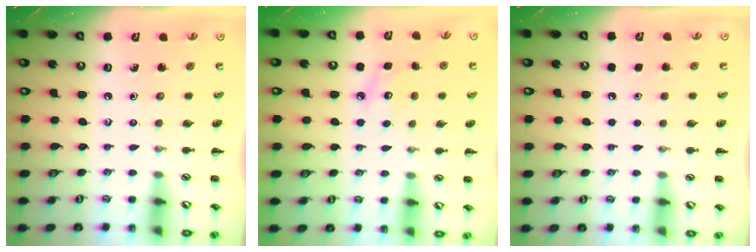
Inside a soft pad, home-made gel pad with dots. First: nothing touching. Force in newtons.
{"total": 8.2, "press": 8.0, "slide": 1.9}
{"total": 1.7, "press": 1.7, "slide": 0.1}